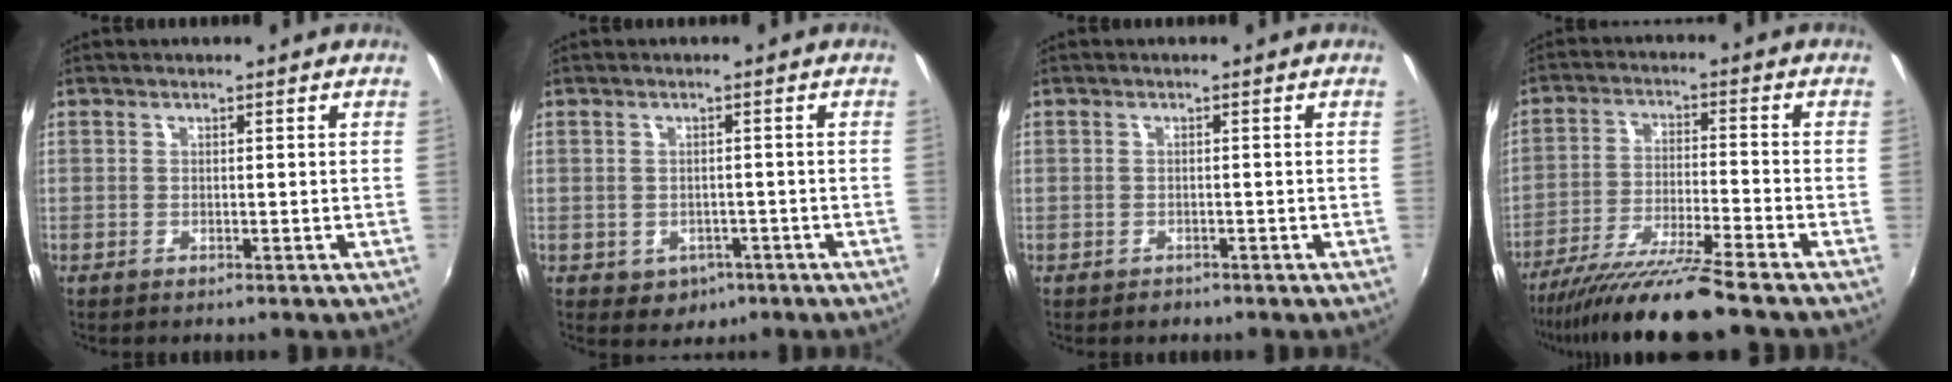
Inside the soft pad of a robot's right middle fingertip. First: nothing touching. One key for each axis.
{"total": 4.1, "fx": -1.6, "fy": 3.5, "fz": 1.5, "tx": -0.037, "ty": -0.002, "tz": -0.011}
{"total": 1.3, "fx": -0.8, "fy": 0.9, "fz": 0.0, "tx": -0.003, "ty": 0.001, "tz": -0.012}
{"total": 13.0, "fx": -11.1, "fy": -1.3, "fz": 6.7, "tx": -0.141, "ty": -0.022, "tz": -0.198}